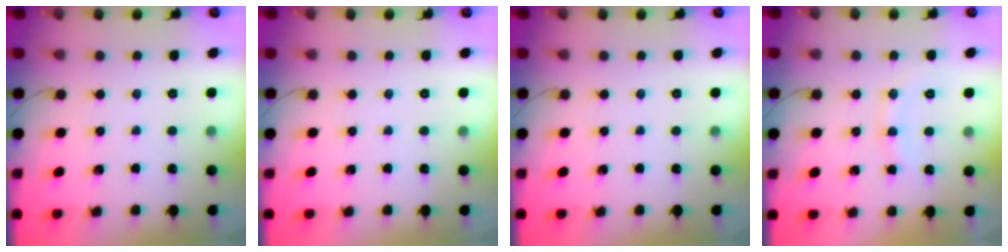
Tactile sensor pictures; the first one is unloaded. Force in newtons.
{"total": 0.0}
{"total": 0.0}
{"total": 7.3, "press": 7.2, "slide": 0.9}